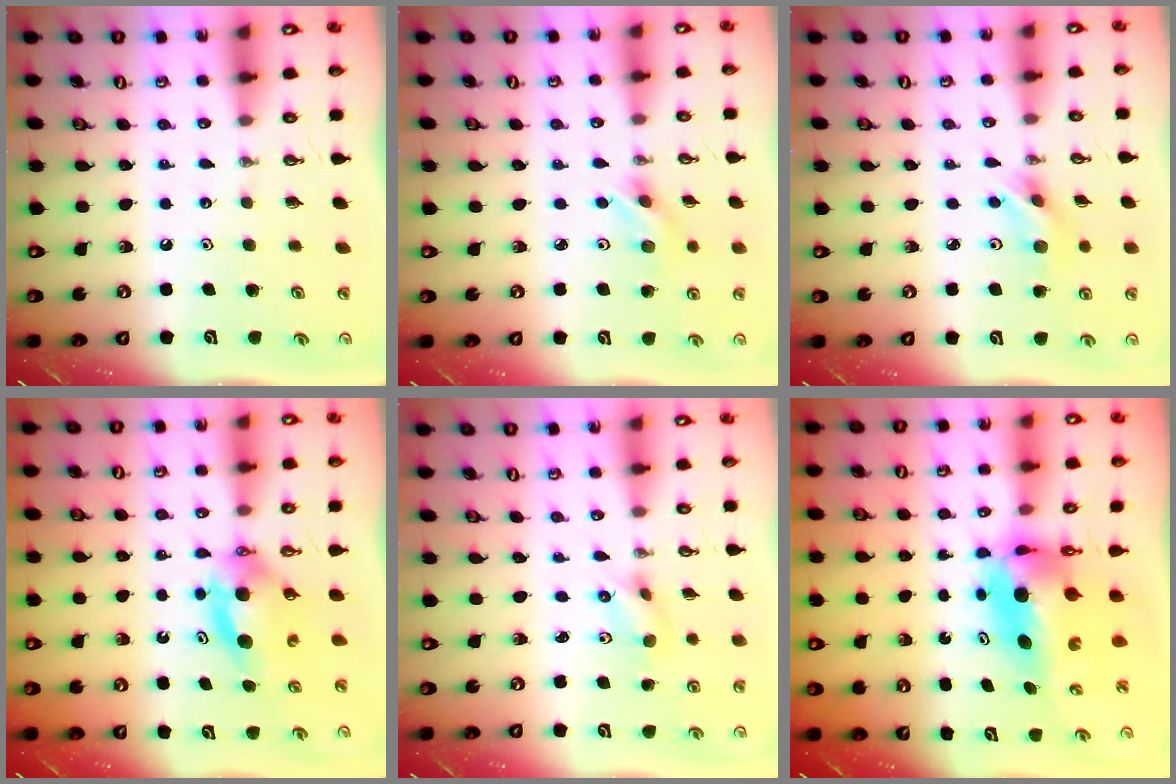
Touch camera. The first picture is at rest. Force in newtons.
{"total": 2.7, "press": 2.7, "slide": 0.3}
{"total": 6.7, "press": 5.0, "slide": 4.4}
{"total": 7.7, "press": 5.1, "slide": 5.8}
{"total": 2.9, "press": 1.1, "slide": 2.7}
{"total": 7.4, "press": 7.2, "slide": 1.6}